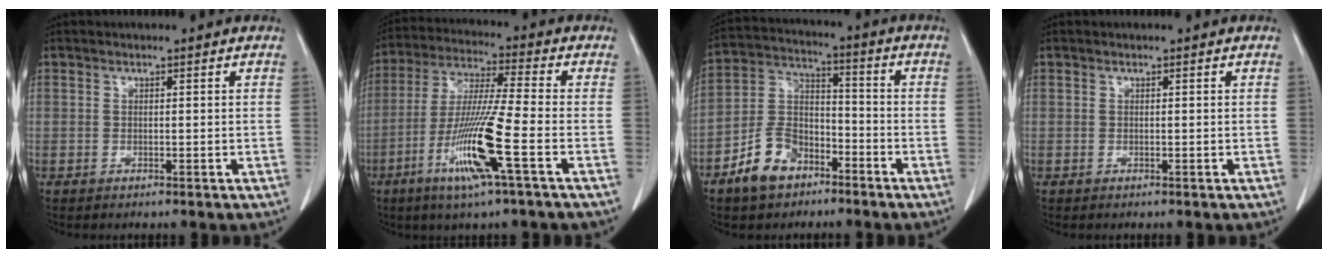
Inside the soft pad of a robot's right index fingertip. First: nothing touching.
{"total": 13.4, "force": [-5.3, -0.6, 12.3], "torque": [-0.250, -0.020, -0.104]}
{"total": 9.9, "force": [-6.1, 6.1, 4.9], "torque": [-0.114, 0.013, -0.109]}
{"total": 0.0}